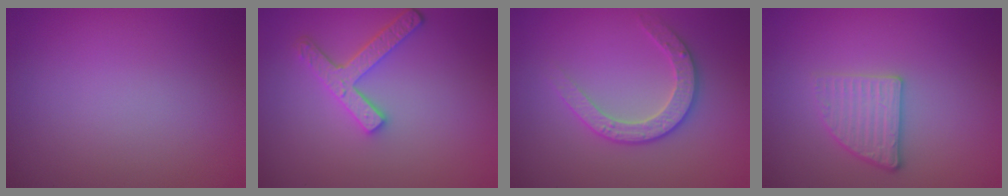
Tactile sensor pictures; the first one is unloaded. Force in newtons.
{"total": 3.7, "press": 3.0, "slide": 2.2}
{"total": 2.9, "press": 2.8, "slide": 0.8}
{"total": 2.7, "press": 2.4, "slide": 1.1}